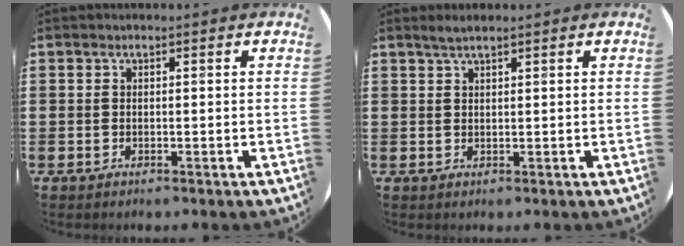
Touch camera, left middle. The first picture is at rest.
{"total": 1.5, "force": [1.3, 0.1, 0.8], "torque": [-0.017, 0.003, 0.023]}